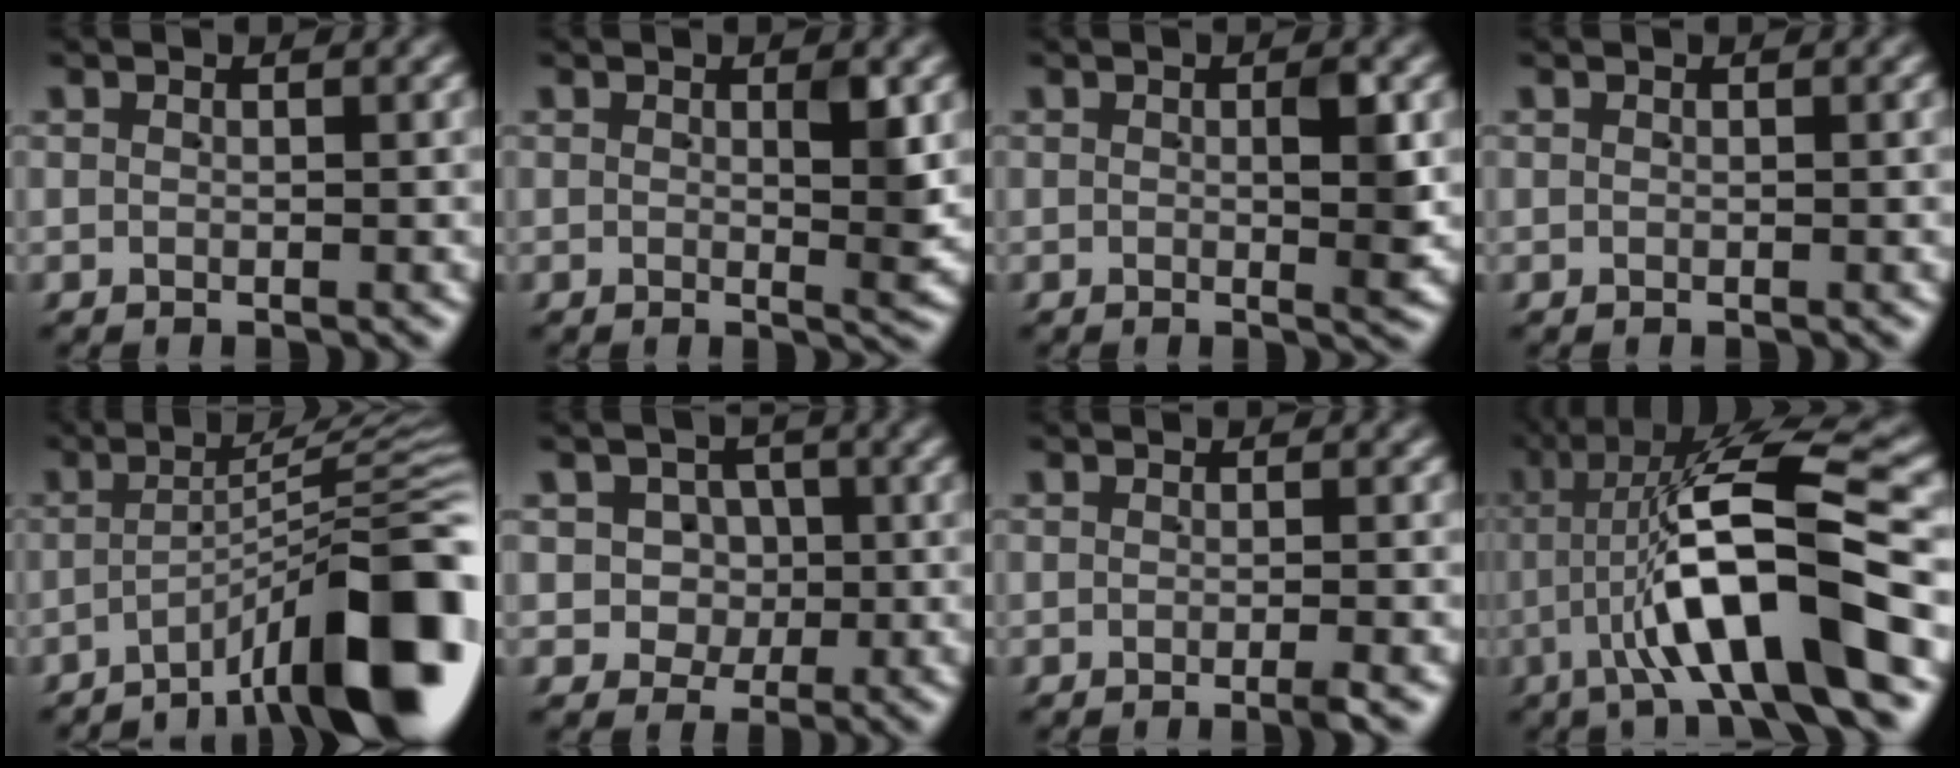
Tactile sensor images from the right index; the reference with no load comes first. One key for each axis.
{"total": 2.1, "fx": 0.5, "fy": 0.2, "fz": 2.1, "tx": -0.022, "ty": -0.007, "tz": 0.009}
{"total": 2.4, "fx": 0.3, "fy": 0.4, "fz": 2.4, "tx": -0.026, "ty": -0.001, "tz": 0.003}
{"total": 0.0}
{"total": 11.1, "fx": -4.9, "fy": 3.2, "fz": 9.4, "tx": -0.113, "ty": 0.005, "tz": -0.070}
{"total": 5.7, "fx": 0.0, "fy": 5.4, "fz": 1.9, "tx": -0.039, "ty": -0.023, "tz": 0.003}
{"total": 1.1, "fx": -0.7, "fy": -0.2, "fz": 0.8, "tx": -0.009, "ty": 0.008, "tz": -0.019}
{"total": 12.1, "fx": -0.6, "fy": 3.5, "fz": 11.6, "tx": -0.195, "ty": 0.008, "tz": -0.006}